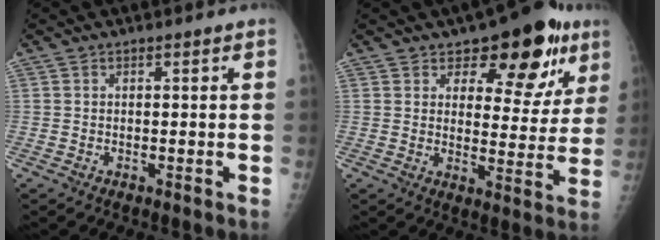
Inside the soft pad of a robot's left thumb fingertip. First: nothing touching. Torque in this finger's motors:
{"motor_torque": [0.36, 0.28, -0.11, -0.33, 0.08]}